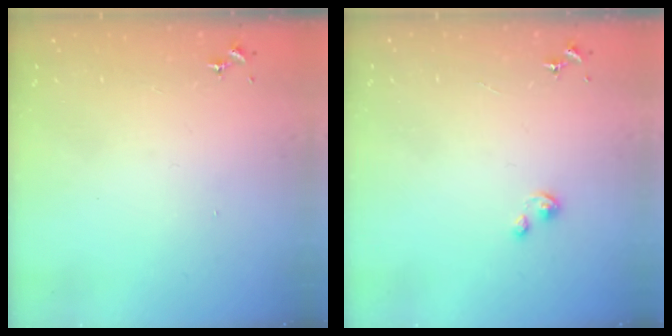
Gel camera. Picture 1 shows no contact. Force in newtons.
{"total": 1.9, "press": 1.9, "slide": 0.2}